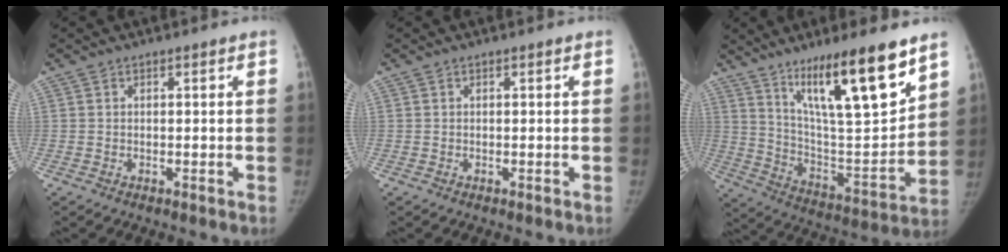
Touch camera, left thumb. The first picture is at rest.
{"total": 0.0}
{"total": 22.0, "force": [13.5, 4.4, 16.8], "torque": [-0.248, -0.074, 0.237]}